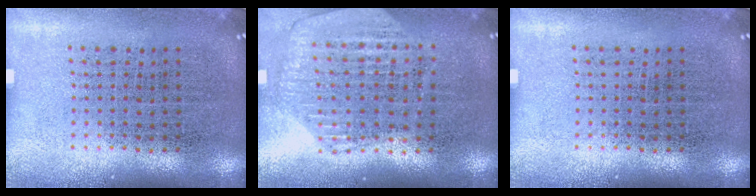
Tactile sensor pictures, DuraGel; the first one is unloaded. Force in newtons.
{"total": 1.1, "press": 1.1, "slide": 0.2}
{"total": 0.0}